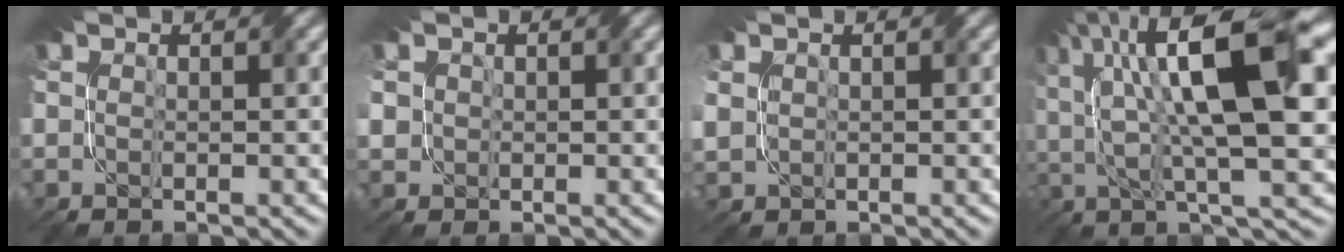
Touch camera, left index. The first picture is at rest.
{"total": 2.5, "force": [0.8, 2.3, 0.4], "torque": [-0.017, 0.017, 0.009]}
{"total": 1.6, "force": [0.8, 1.3, 0.2], "torque": [-0.008, 0.003, 0.016]}
{"total": 13.2, "force": [4.5, 4.0, 11.7], "torque": [-0.209, 0.019, 0.073]}